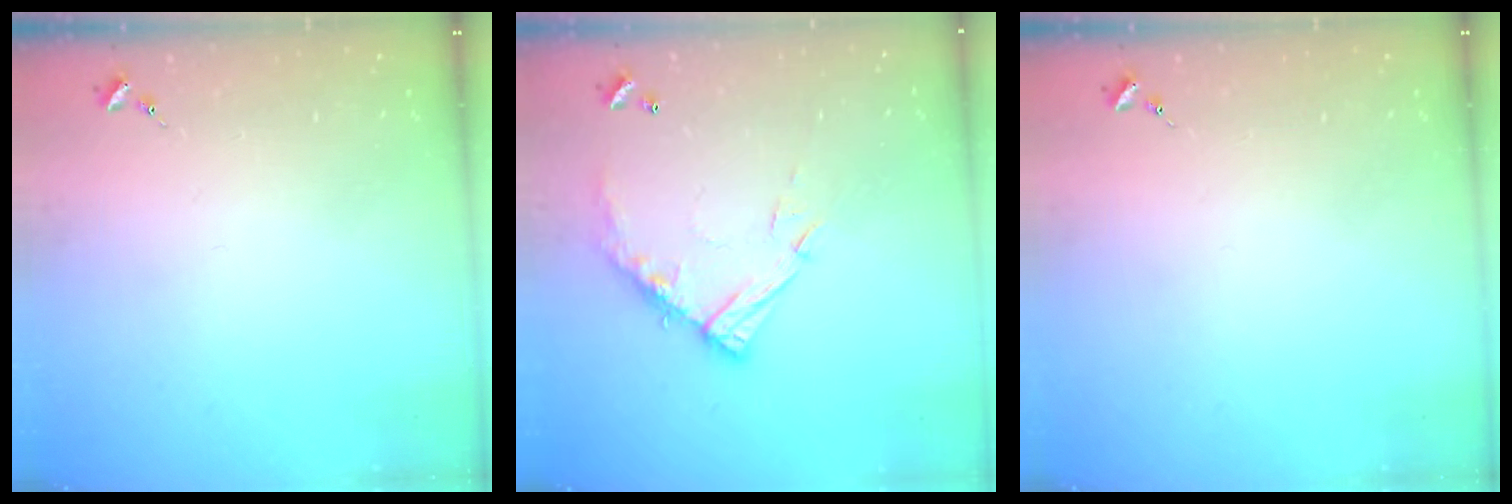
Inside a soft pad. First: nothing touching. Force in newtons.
{"total": 13.3, "press": 13.2, "slide": 1.2}
{"total": 0.0}